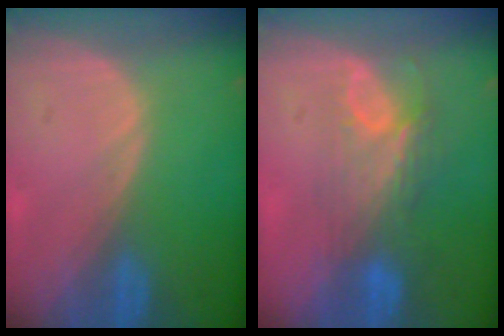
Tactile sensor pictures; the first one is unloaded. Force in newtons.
{"total": 7.5, "press": 6.6, "slide": 3.7}